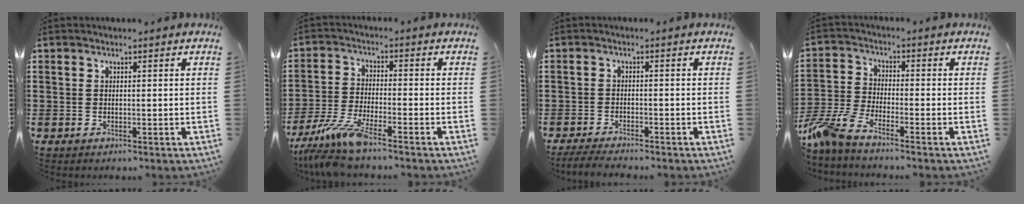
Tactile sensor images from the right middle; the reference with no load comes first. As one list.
[{"total": 7.2, "force": [-6.0, 0.2, 4.1], "torque": [-0.102, -0.020, -0.119]}, {"total": 2.5, "force": [-2.4, 0.1, 0.8], "torque": [-0.020, 0.000, -0.051]}, {"total": 6.0, "force": [-4.9, 0.7, 3.4], "torque": [-0.102, -0.019, -0.103]}]